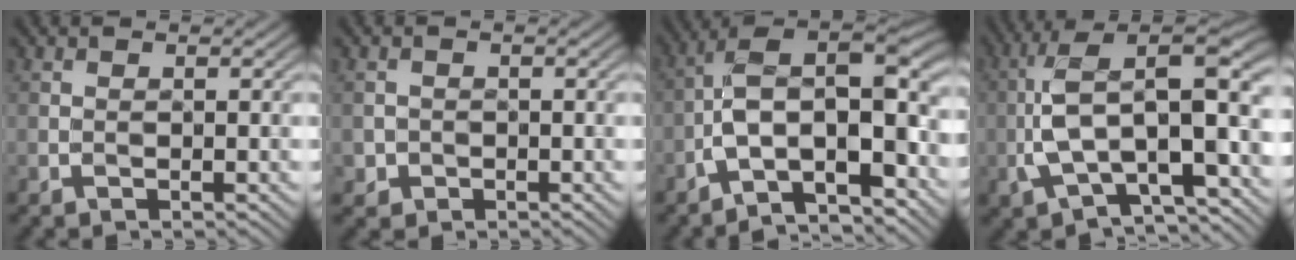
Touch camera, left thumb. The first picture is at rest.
{"total": 1.4, "force": [-0.5, 1.1, -0.6], "torque": [0.013, -0.005, -0.008]}
{"total": 11.1, "force": [-4.3, 4.5, 9.1], "torque": [-0.154, 0.004, -0.080]}
{"total": 13.0, "force": [-1.5, 5.7, 11.6], "torque": [-0.210, 0.008, -0.030]}